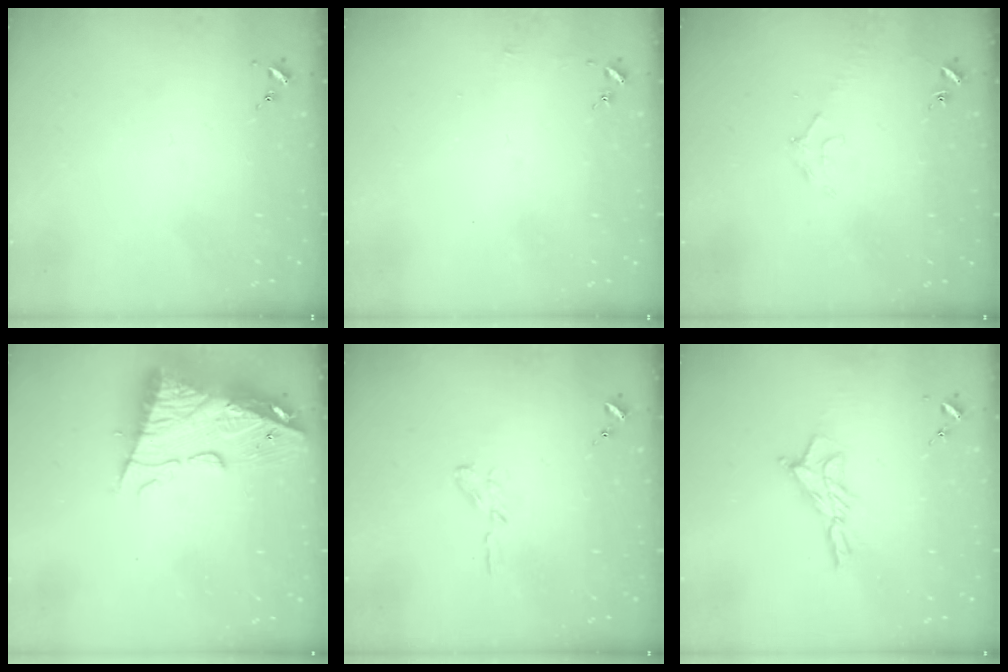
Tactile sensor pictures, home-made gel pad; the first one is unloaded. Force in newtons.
{"total": 3.0, "press": 3.0, "slide": 0.3}
{"total": 6.6, "press": 6.6, "slide": 0.8}
{"total": 14.9, "press": 14.8, "slide": 1.2}
{"total": 3.8, "press": 3.8, "slide": 0.3}
{"total": 8.7, "press": 8.7, "slide": 0.5}